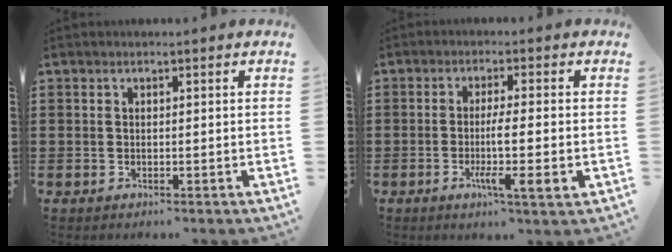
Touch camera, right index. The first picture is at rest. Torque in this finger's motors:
{"motor_torque": [0.06, 0.05, 0.28, 0.12]}